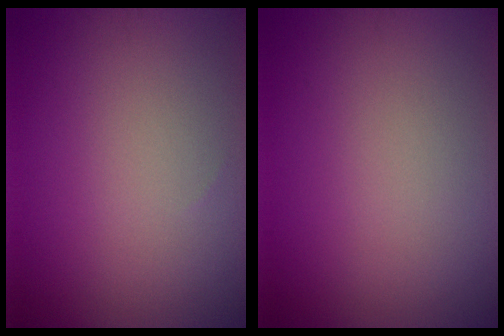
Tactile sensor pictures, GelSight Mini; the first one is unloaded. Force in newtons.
{"total": 0.0}